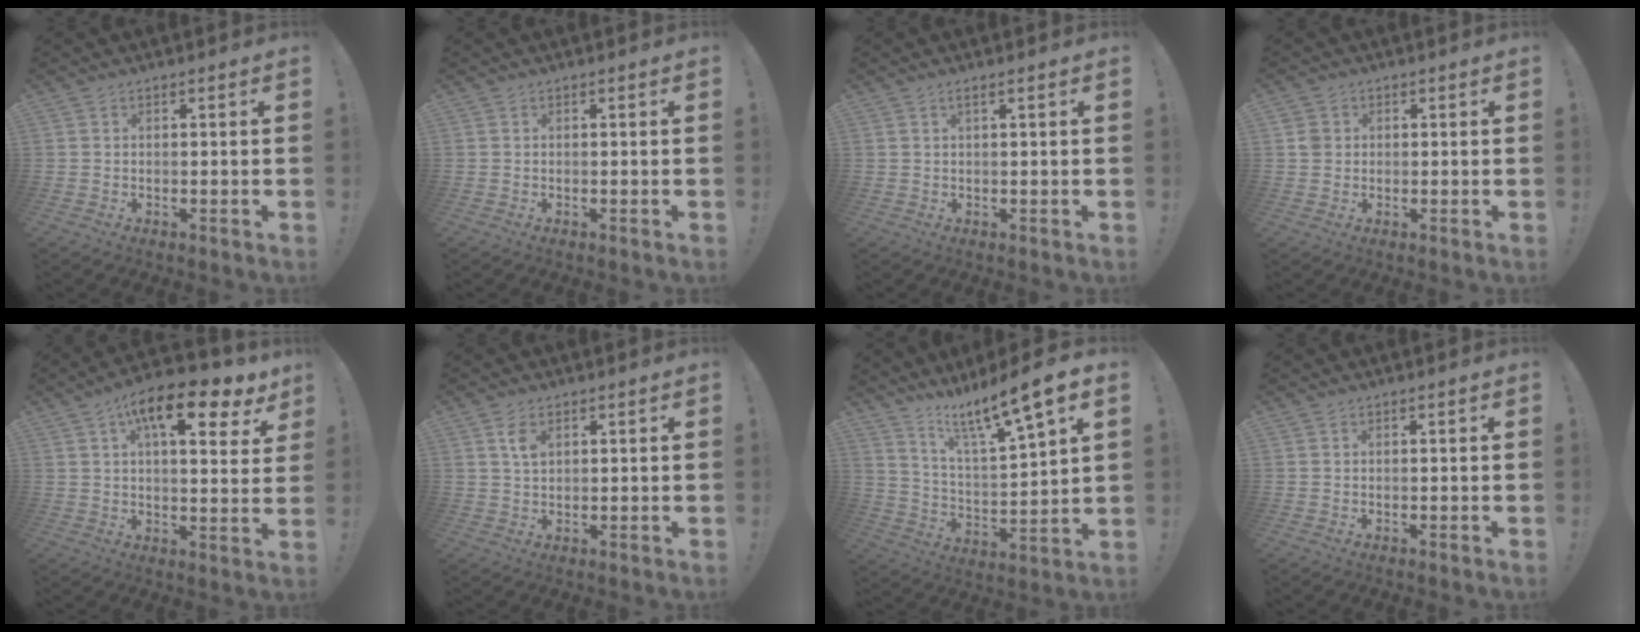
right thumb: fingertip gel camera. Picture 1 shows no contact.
{"total": 0.0}
{"total": 1.7, "force": [0.6, 0.0, 1.6], "torque": [-0.030, -0.001, 0.009]}
{"total": 2.7, "force": [0.5, 2.5, 0.9], "torque": [-0.007, 0.002, 0.008]}
{"total": 16.1, "force": [7.9, 5.9, 12.8], "torque": [-0.186, -0.041, 0.123]}
{"total": 3.7, "force": [1.8, 1.8, 2.7], "torque": [-0.041, -0.005, 0.030]}
{"total": 13.0, "force": [10.0, 0.3, 8.3], "torque": [-0.155, -0.076, 0.157]}
{"total": 0.0}